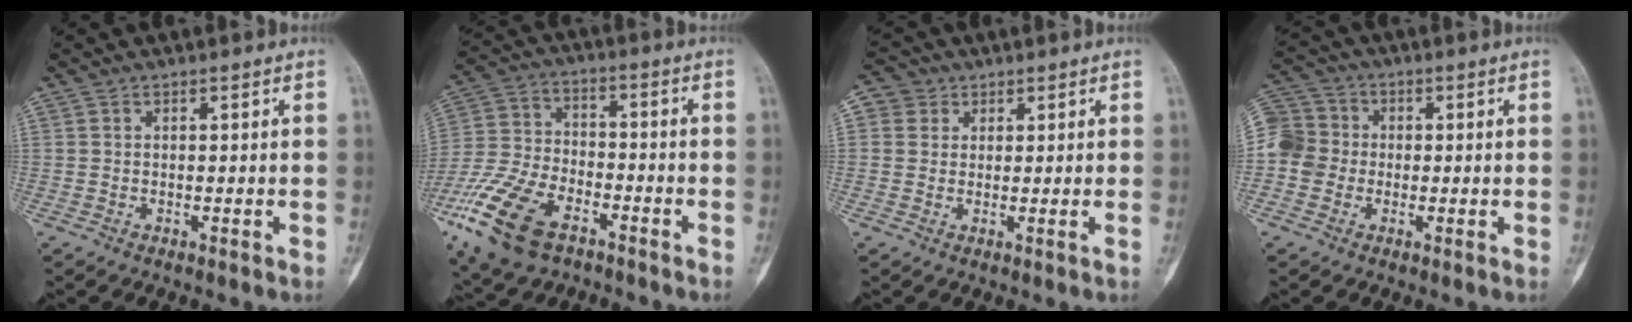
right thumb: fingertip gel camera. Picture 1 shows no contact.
{"total": 16.9, "force": [-9.2, 9.1, 10.9], "torque": [-0.230, 0.023, -0.174]}
{"total": 3.5, "force": [1.4, 3.2, 0.5], "torque": [0.008, -0.001, 0.016]}
{"total": 9.3, "force": [-0.9, 8.7, 3.1], "torque": [-0.051, 0.027, -0.025]}